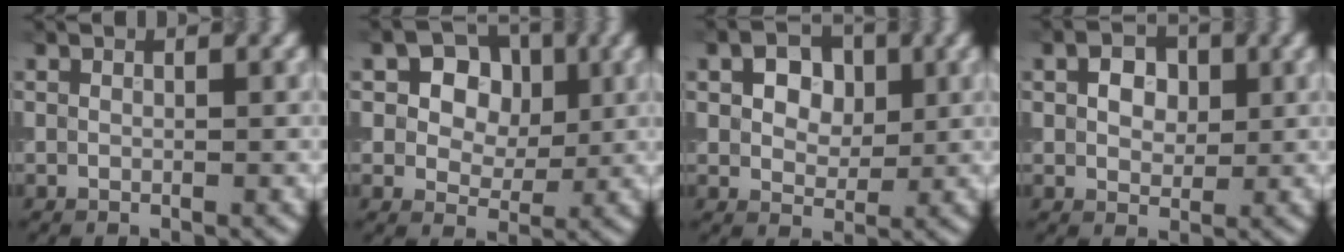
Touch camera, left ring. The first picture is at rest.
{"total": 6.2, "force": [2.0, 4.8, 3.4], "torque": [-0.057, 0.012, 0.016]}
{"total": 4.2, "force": [1.3, 3.0, 2.7], "torque": [-0.043, 0.007, 0.007]}
{"total": 2.9, "force": [0.8, 2.1, 1.8], "torque": [-0.034, 0.003, 0.011]}